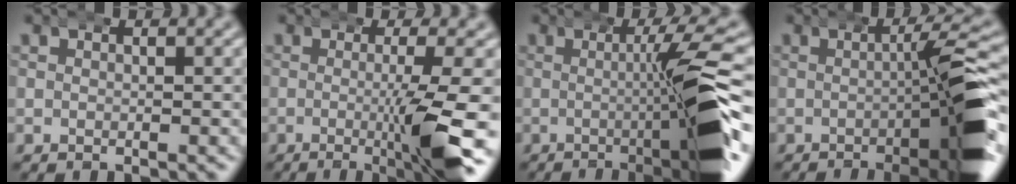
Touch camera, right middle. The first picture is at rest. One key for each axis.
{"total": 8.8, "fx": -1.8, "fy": 1.2, "fz": 8.6, "tx": -0.119, "ty": -0.002, "tz": -0.030}
{"total": 14.5, "fx": -1.7, "fy": 2.7, "fz": 14.2, "tx": -0.189, "ty": 0.014, "tz": -0.025}
{"total": 12.3, "fx": -2.5, "fy": 2.6, "fz": 11.7, "tx": -0.153, "ty": 0.011, "tz": -0.037}